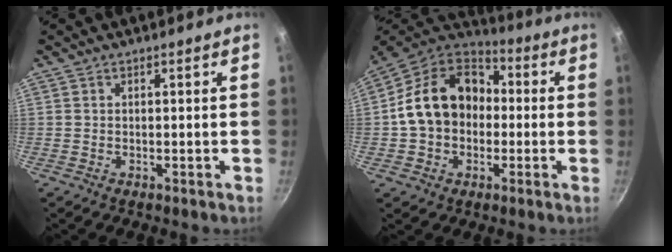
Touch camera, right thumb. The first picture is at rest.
{"total": 17.7, "force": [0.1, 13.7, 11.3], "torque": [-0.167, 0.042, -0.010]}